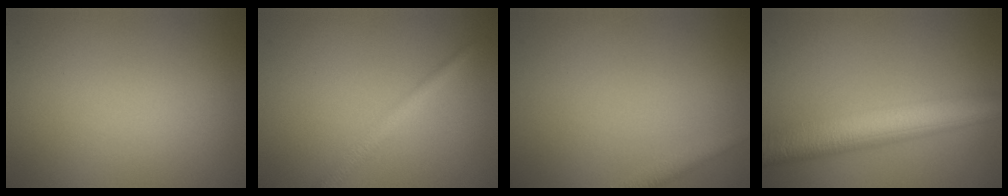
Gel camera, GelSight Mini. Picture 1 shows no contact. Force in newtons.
{"total": 2.0, "press": 2.0, "slide": 0.1}
{"total": 1.9, "press": 1.9, "slide": 0.0}
{"total": 7.2, "press": 7.2, "slide": 0.1}